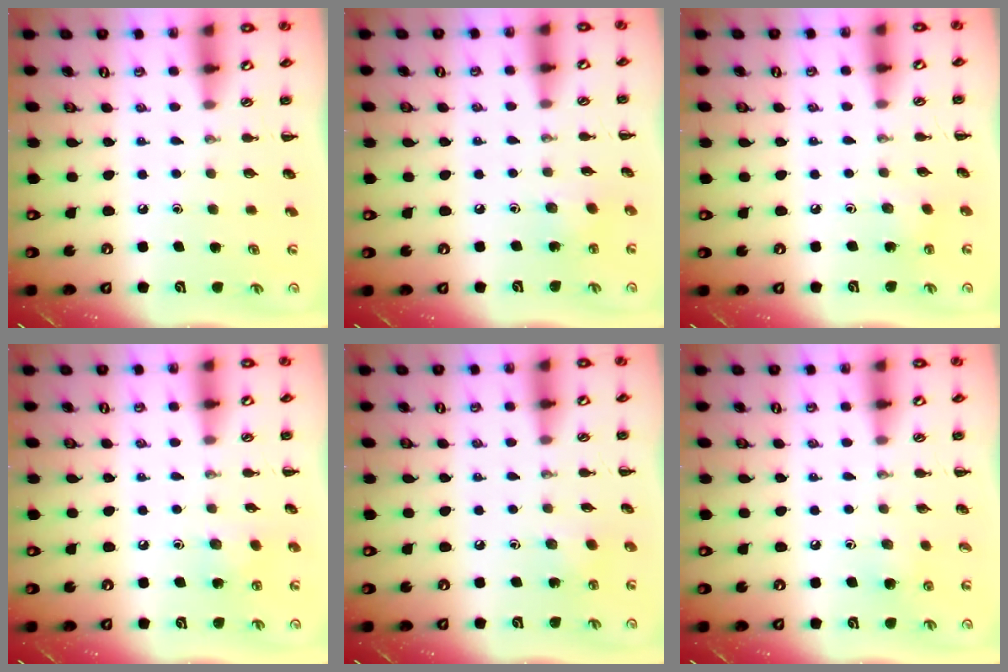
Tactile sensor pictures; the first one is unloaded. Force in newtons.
{"total": 4.3, "press": 4.1, "slide": 1.3}
{"total": 2.0, "press": 1.9, "slide": 0.6}
{"total": 5.1, "press": 4.9, "slide": 1.4}
{"total": 3.0, "press": 2.8, "slide": 0.9}
{"total": 3.6, "press": 3.6, "slide": 0.2}